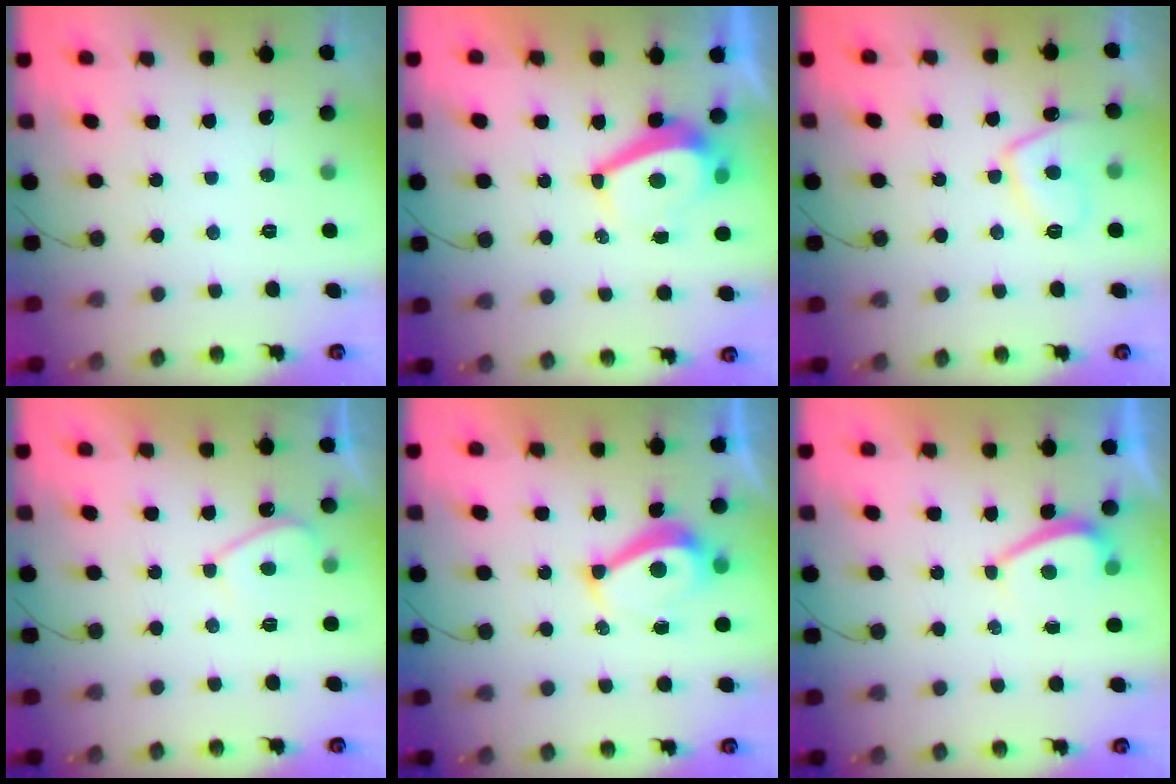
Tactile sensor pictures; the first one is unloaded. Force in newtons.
{"total": 5.1, "press": 5.1, "slide": 0.5}
{"total": 7.5, "press": 7.3, "slide": 1.5}
{"total": 3.6, "press": 3.6, "slide": 0.7}
{"total": 6.5, "press": 6.5, "slide": 0.8}
{"total": 1.4, "press": 1.3, "slide": 0.6}